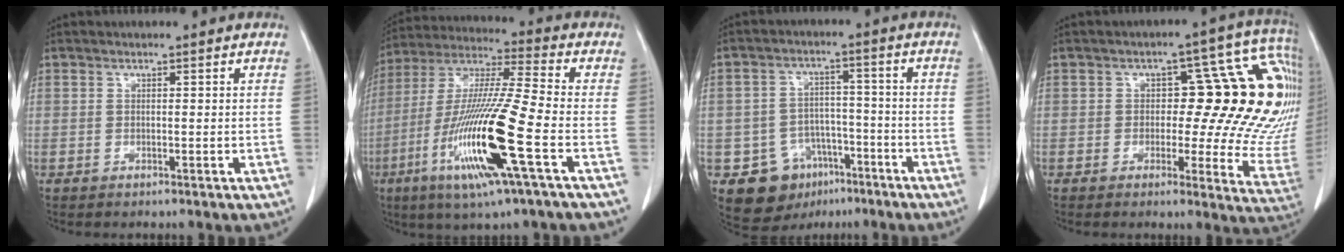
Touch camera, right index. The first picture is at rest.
{"total": 18.2, "force": [-6.4, 0.0, 17.1], "torque": [-0.358, -0.026, -0.127]}
{"total": 9.7, "force": [-5.3, 7.7, 2.7], "torque": [-0.038, 0.025, -0.073]}
{"total": 18.9, "force": [3.5, 7.3, 17.1], "torque": [-0.164, 0.025, 0.034]}